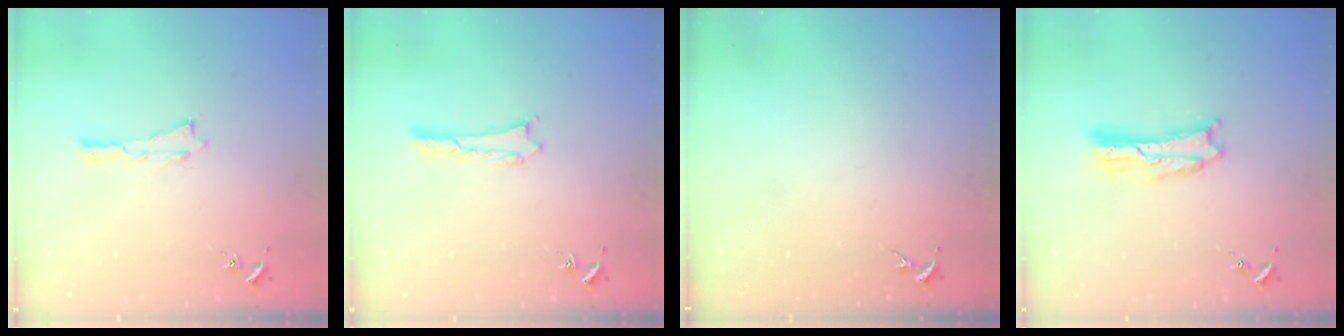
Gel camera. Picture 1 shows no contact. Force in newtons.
{"total": 0.0}
{"total": 0.0}
{"total": 2.4, "press": 2.4, "slide": 0.3}